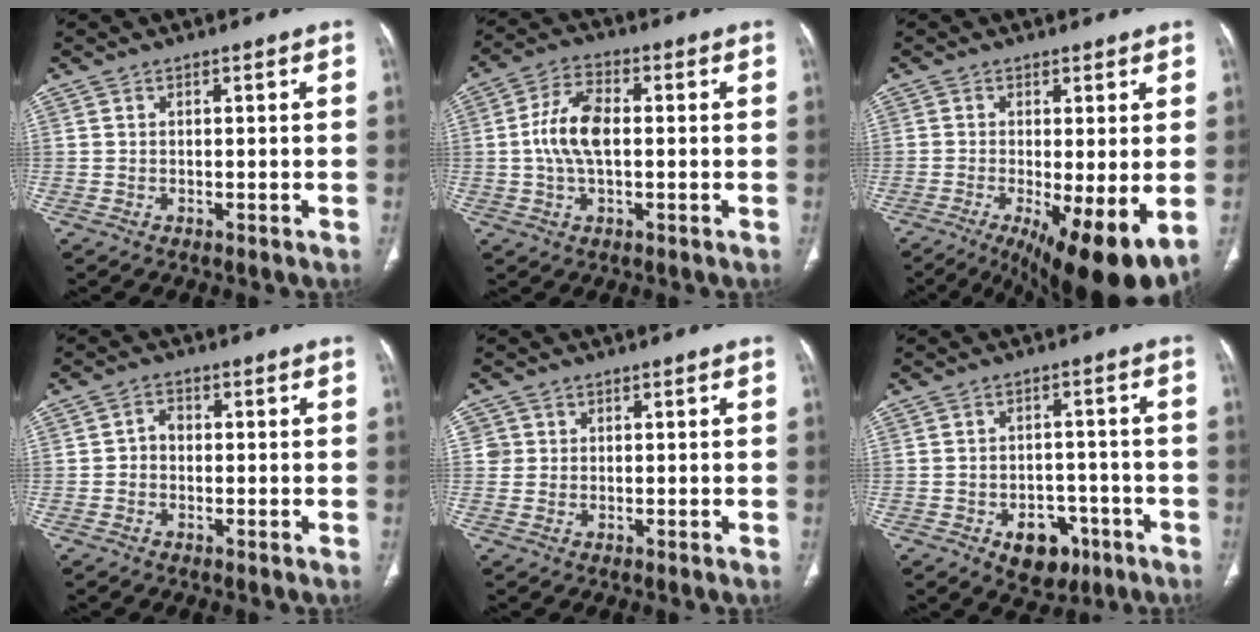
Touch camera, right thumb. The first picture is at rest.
{"total": 8.9, "force": [0.1, 4.6, 7.6], "torque": [-0.154, 0.016, -0.004]}
{"total": 13.6, "force": [-4.2, 3.6, 12.4], "torque": [-0.173, -0.024, -0.055]}
{"total": 2.7, "force": [-0.2, 2.3, 1.5], "torque": [-0.011, 0.013, -0.011]}
{"total": 2.1, "force": [0.4, 2.0, 0.0], "torque": [0.018, 0.004, 0.003]}
{"total": 8.4, "force": [-4.1, 5.8, 4.6], "torque": [-0.032, 0.028, -0.051]}